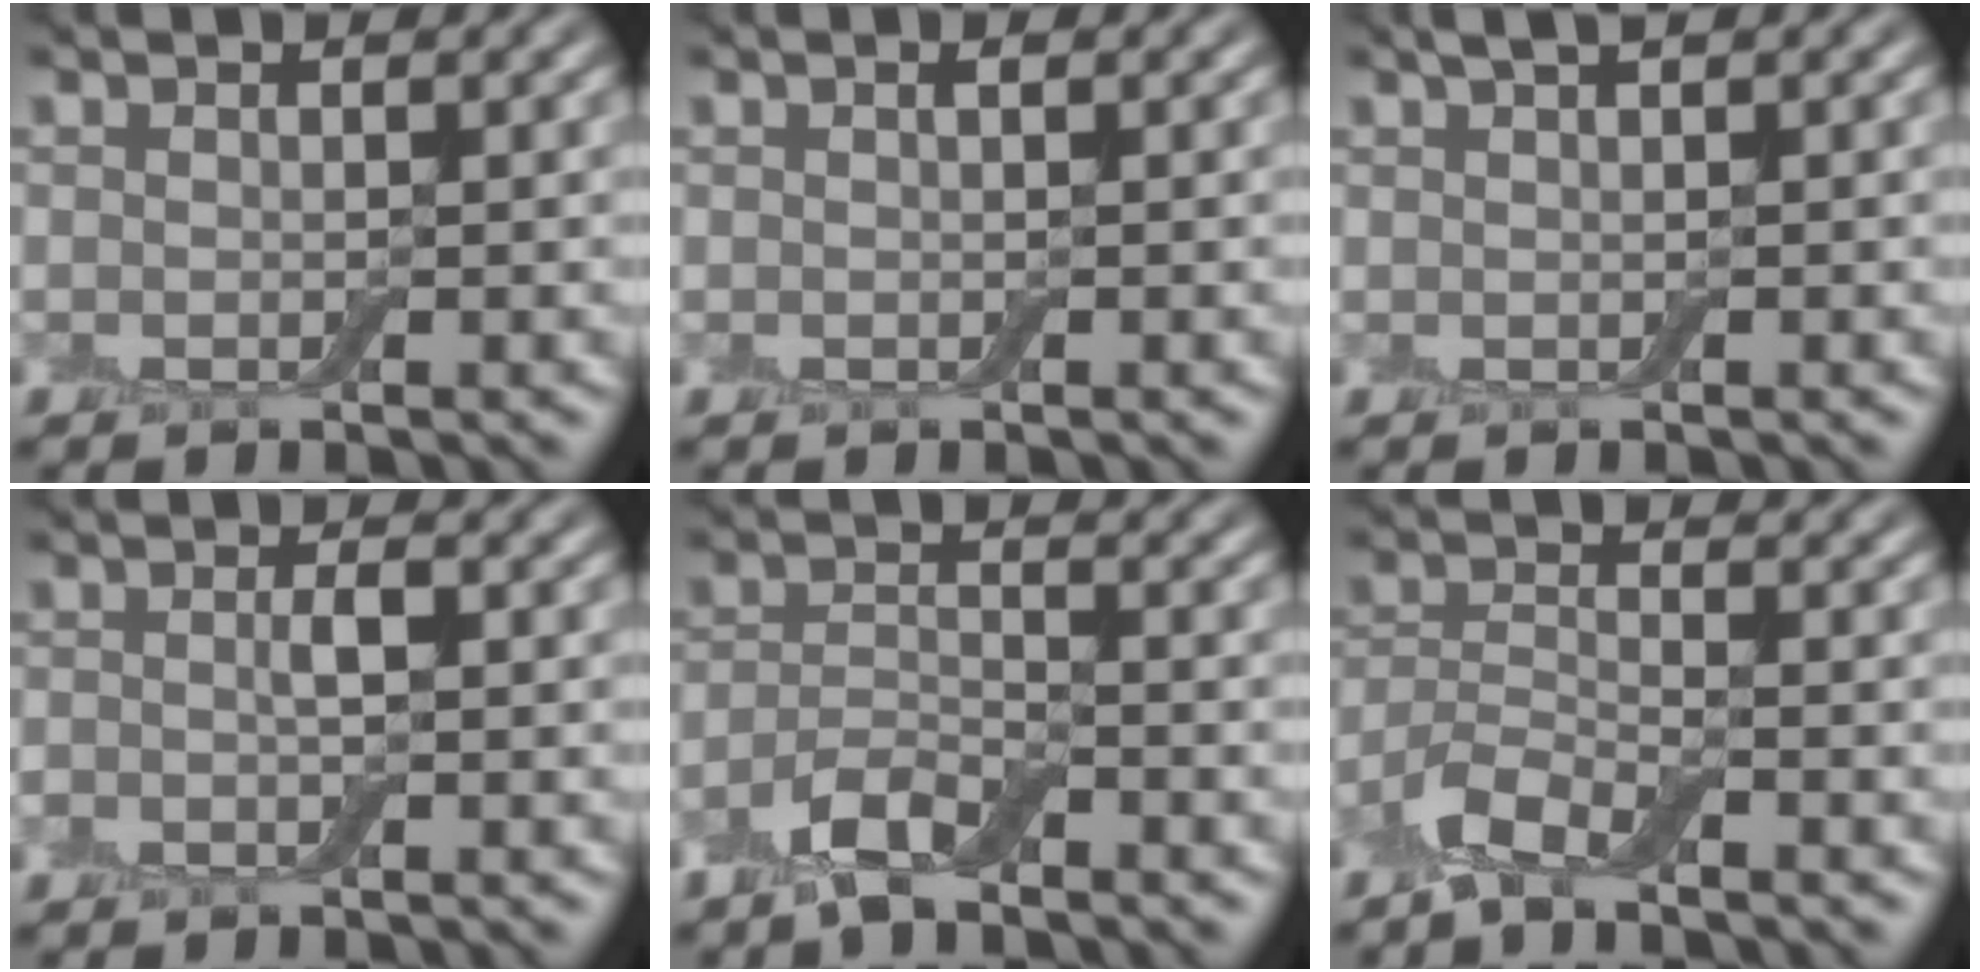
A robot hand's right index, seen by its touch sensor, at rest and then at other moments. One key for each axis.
{"total": 0.5, "fx": 0.2, "fy": 0.0, "fz": 0.5, "tx": -0.010, "ty": 0.003, "tz": 0.001}
{"total": 1.7, "fx": 1.0, "fy": 0.2, "fz": 1.3, "tx": -0.021, "ty": 0.001, "tz": 0.015}
{"total": 1.5, "fx": -0.4, "fy": 0.5, "fz": 1.3, "tx": -0.027, "ty": 0.001, "tz": -0.009}
{"total": 3.2, "fx": -2.3, "fy": 0.9, "fz": 2.0, "tx": -0.043, "ty": -0.001, "tz": -0.052}
{"total": 3.5, "fx": -2.7, "fy": 0.8, "fz": 2.0, "tx": -0.045, "ty": -0.003, "tz": -0.065}